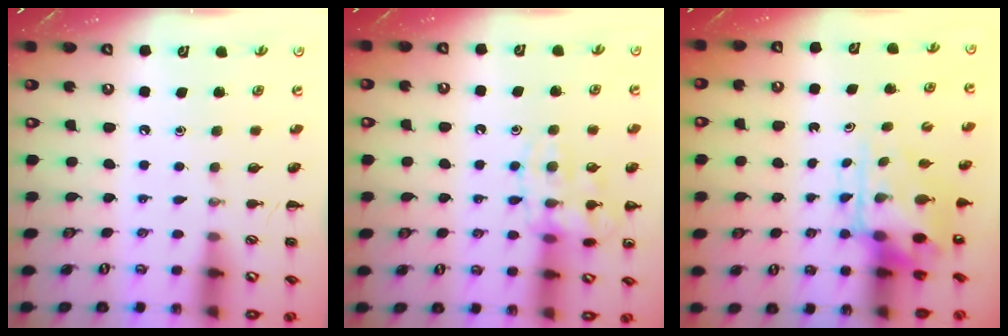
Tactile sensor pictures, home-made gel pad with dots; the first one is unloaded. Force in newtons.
{"total": 13.5, "press": 13.5, "slide": 0.9}
{"total": 6.2, "press": 6.1, "slide": 1.4}